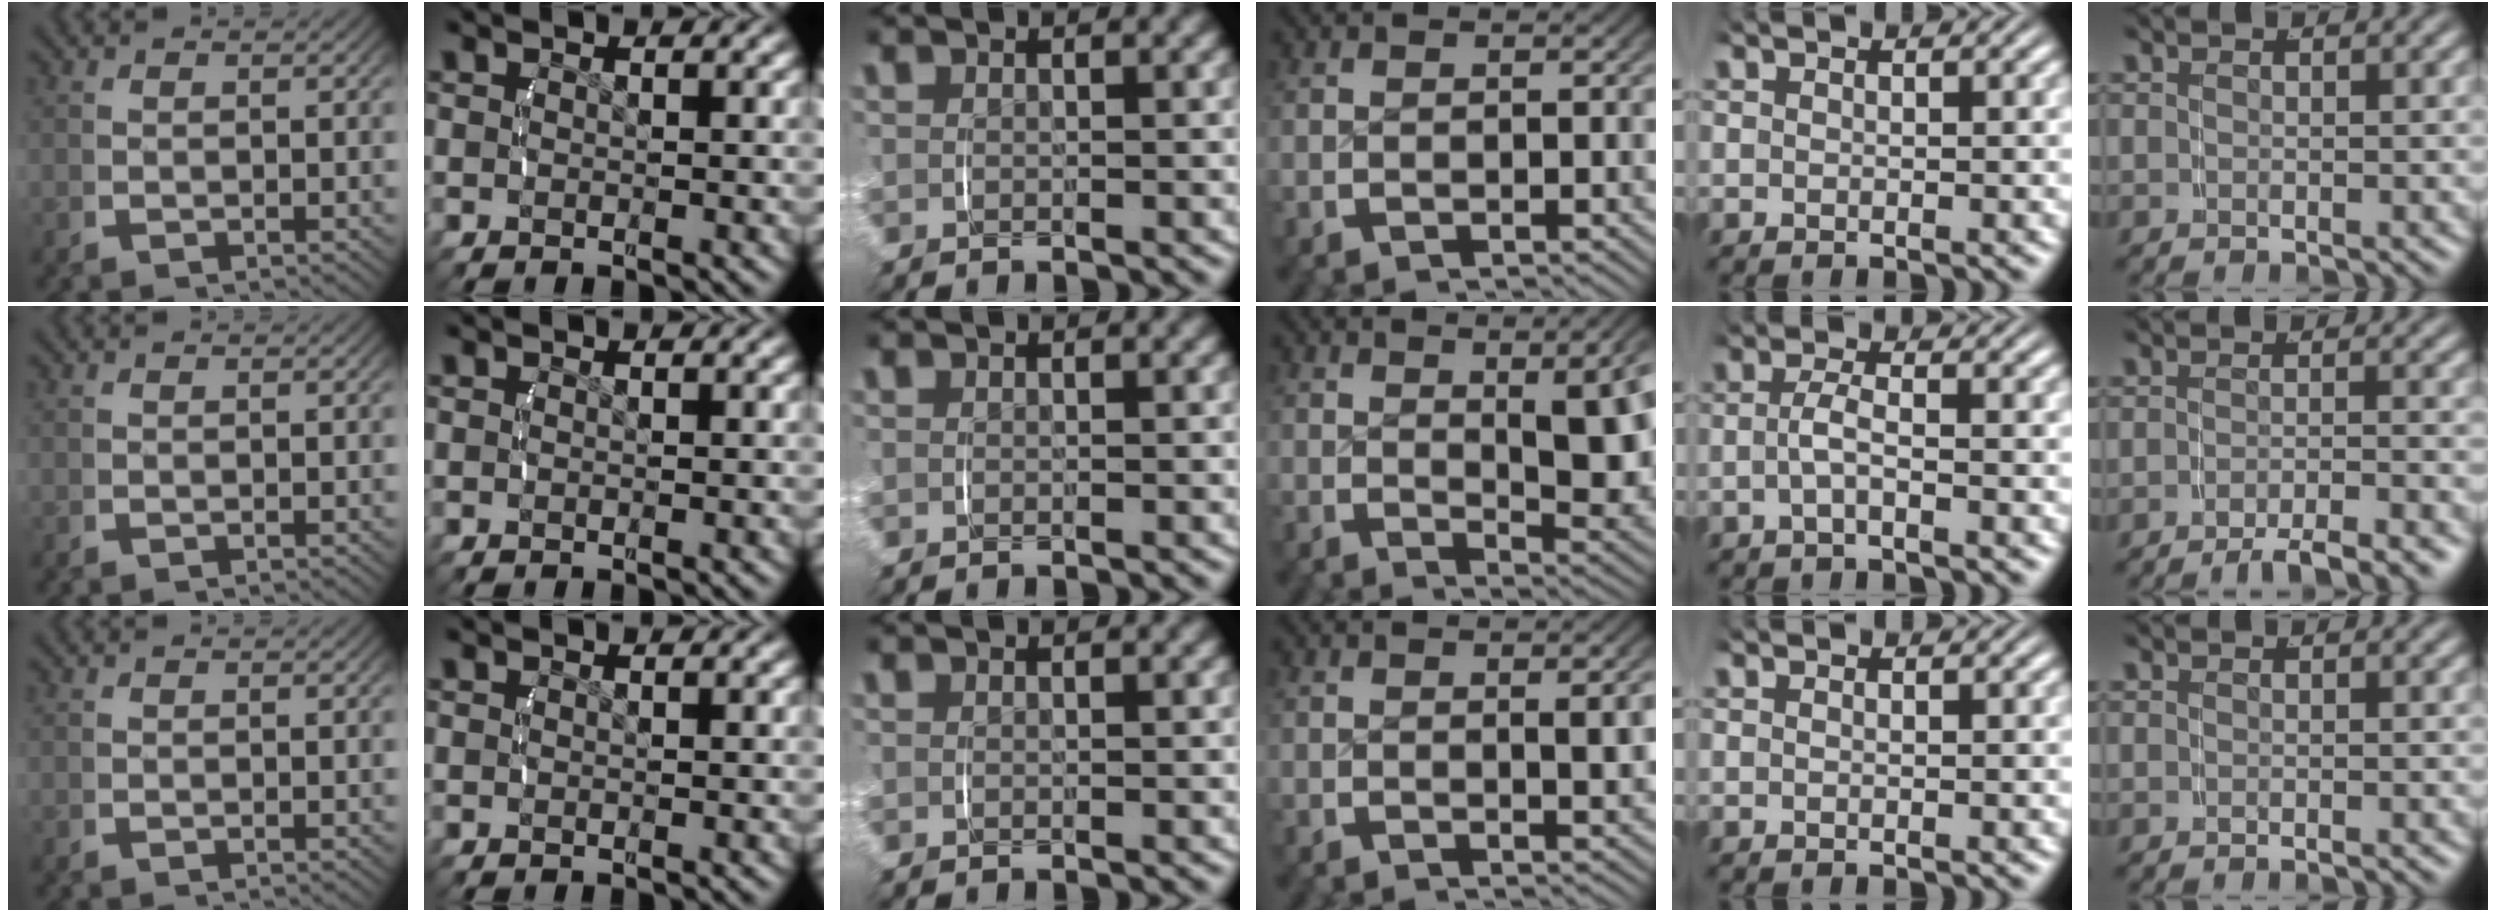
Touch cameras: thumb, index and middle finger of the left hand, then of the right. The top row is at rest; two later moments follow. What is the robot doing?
{"motion": "lift_and_place", "object": "glasses case"}